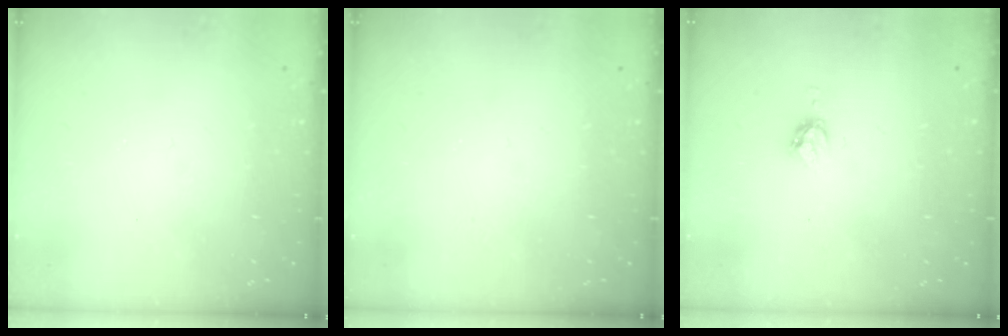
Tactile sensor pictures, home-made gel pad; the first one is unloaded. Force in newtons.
{"total": 0.0}
{"total": 4.5, "press": 4.5, "slide": 0.0}